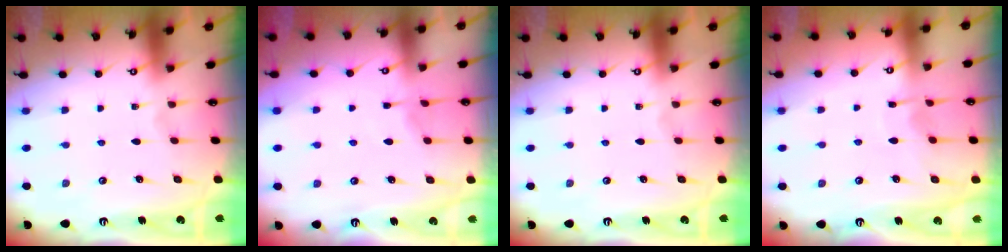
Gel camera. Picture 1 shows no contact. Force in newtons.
{"total": 2.8, "press": 2.7, "slide": 0.3}
{"total": 0.0}
{"total": 4.4, "press": 4.4, "slide": 0.5}